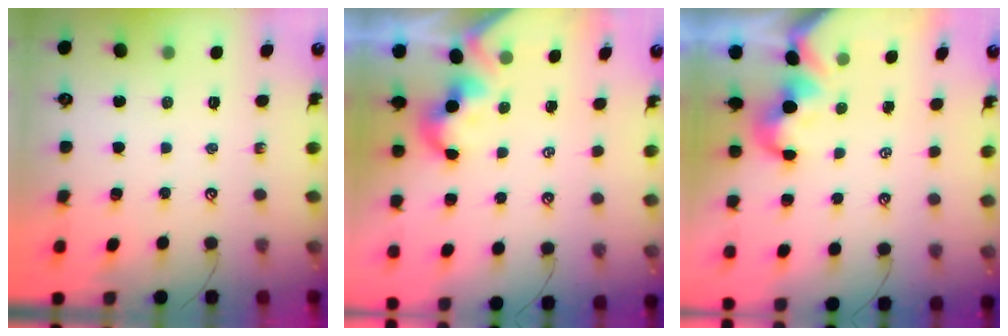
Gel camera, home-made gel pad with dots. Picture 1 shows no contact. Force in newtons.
{"total": 1.0, "press": 0.9, "slide": 0.5}
{"total": 0.5, "press": 0.2, "slide": 0.5}